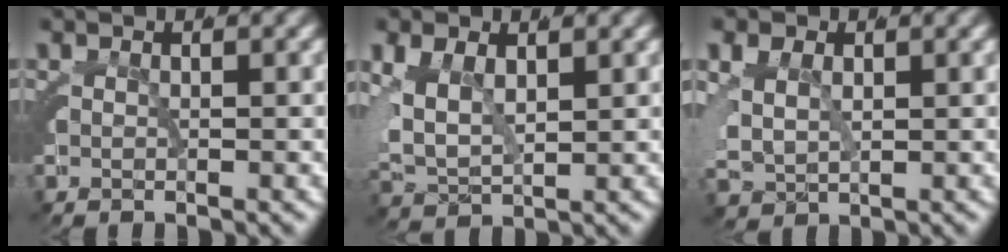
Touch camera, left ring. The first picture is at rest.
{"total": 6.6, "force": [0.4, 5.3, 4.0], "torque": [-0.111, -0.013, 0.013]}
{"total": 4.8, "force": [0.9, 4.0, 2.4], "torque": [-0.076, -0.016, 0.022]}